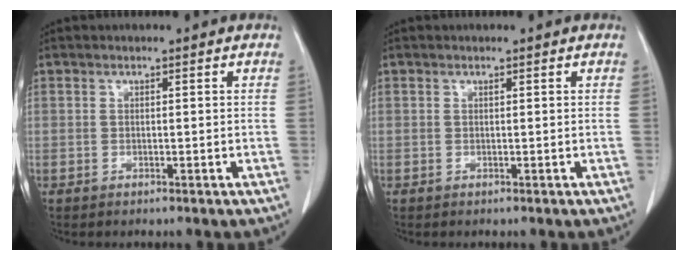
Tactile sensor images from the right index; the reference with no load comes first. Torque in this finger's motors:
{"motor_torque": [0.01, -0.01, 0.00, 0.00]}